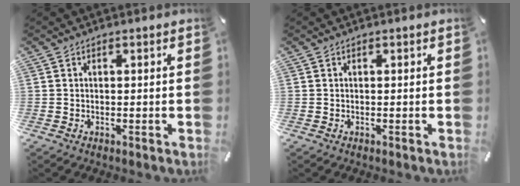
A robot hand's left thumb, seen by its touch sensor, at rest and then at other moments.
{"total": 0.0}